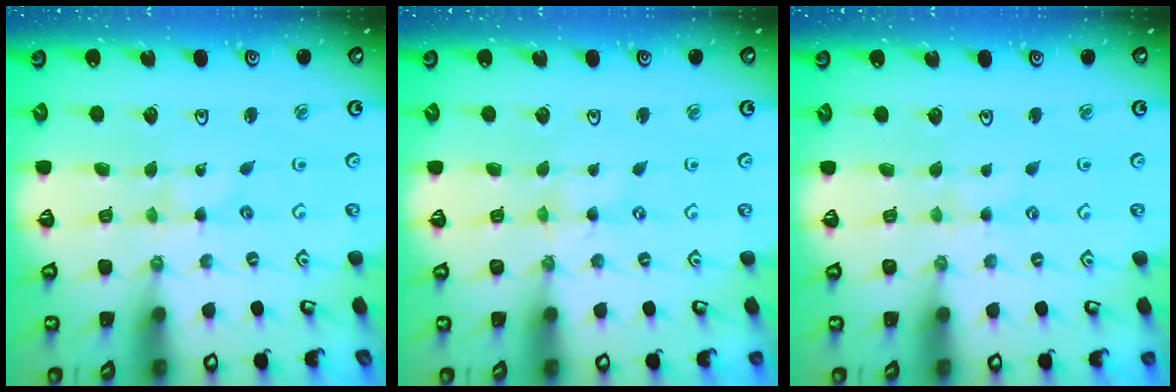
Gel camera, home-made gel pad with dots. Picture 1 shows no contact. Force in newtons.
{"total": 0.6, "press": 0.6, "slide": 0.2}
{"total": 1.3, "press": 1.2, "slide": 0.3}